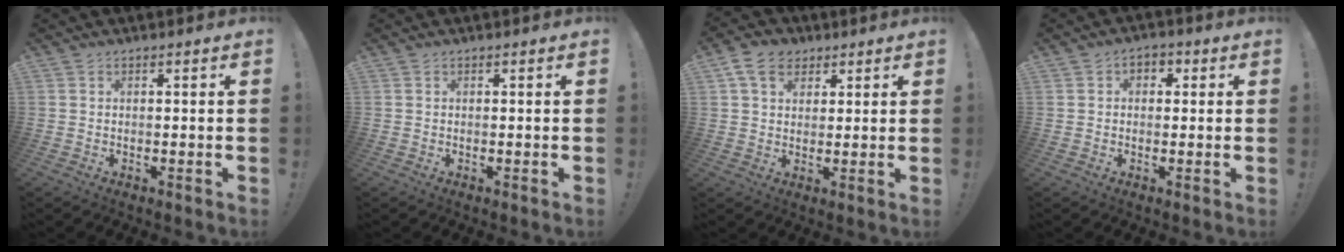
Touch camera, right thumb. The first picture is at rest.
{"total": 0.0}
{"total": 8.8, "force": [4.2, 6.5, 4.1], "torque": [-0.064, -0.006, 0.083]}
{"total": 3.2, "force": [0.3, 2.7, 1.7], "torque": [-0.023, 0.006, 0.004]}